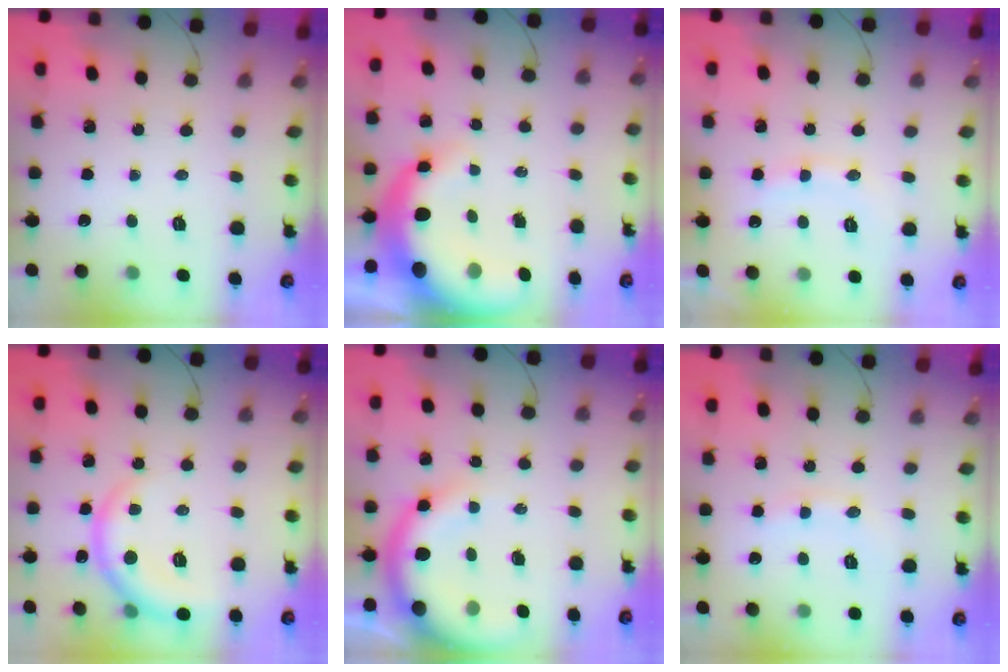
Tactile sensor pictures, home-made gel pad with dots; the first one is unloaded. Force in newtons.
{"total": 12.8, "press": 12.5, "slide": 3.0}
{"total": 9.9, "press": 9.9, "slide": 1.2}
{"total": 8.6, "press": 8.6, "slide": 0.5}
{"total": 13.0, "press": 12.7, "slide": 2.8}
{"total": 7.3, "press": 7.2, "slide": 1.2}